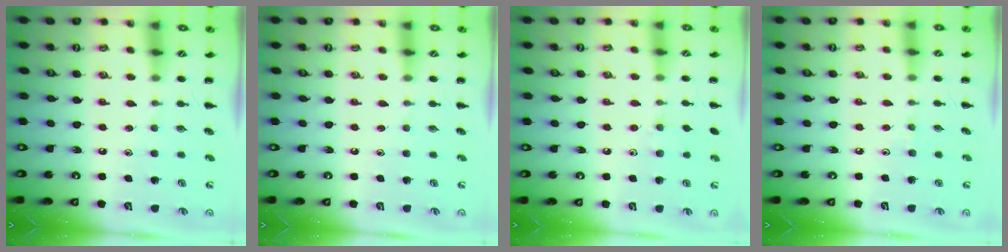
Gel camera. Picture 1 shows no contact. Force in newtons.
{"total": 0.0}
{"total": 5.6, "press": 5.3, "slide": 1.7}
{"total": 2.2, "press": 2.1, "slide": 0.9}